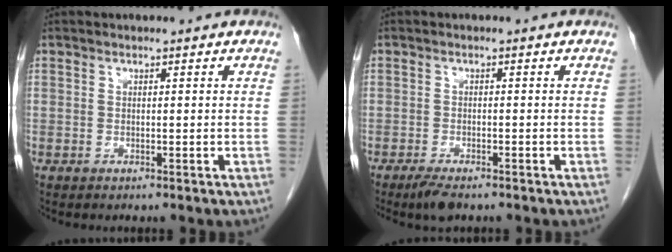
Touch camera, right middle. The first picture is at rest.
{"total": 3.2, "force": [-2.4, 0.7, 1.9], "torque": [-0.040, -0.007, -0.041]}